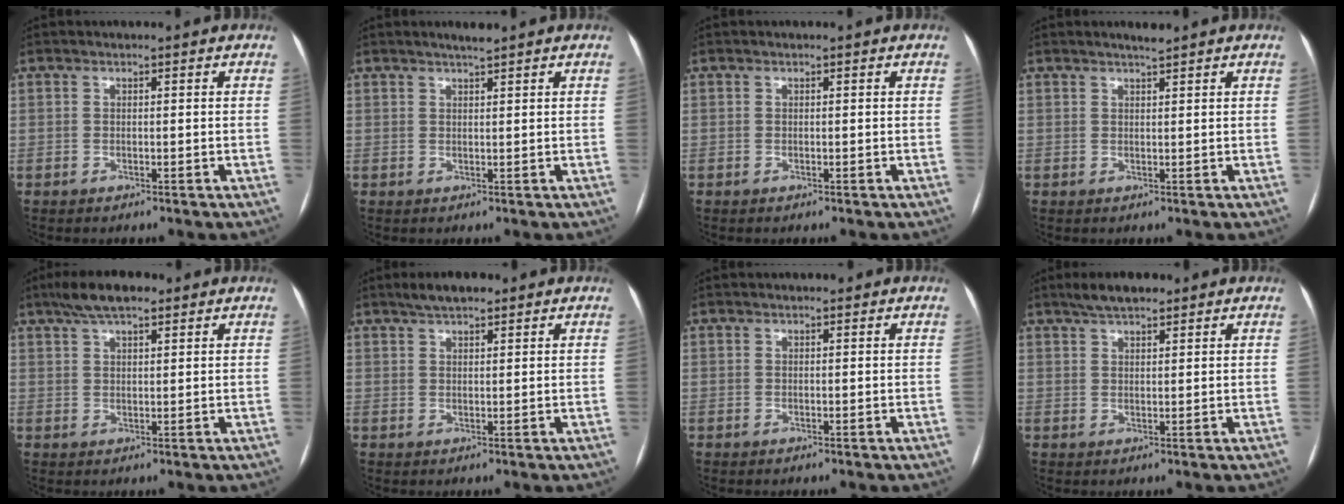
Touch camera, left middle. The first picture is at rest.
{"total": 1.7, "force": [1.5, -0.1, 0.9], "torque": [-0.021, 0.002, 0.028]}
{"total": 0.0}
{"total": 1.5, "force": [1.3, -0.1, 0.7], "torque": [-0.016, 0.000, 0.026]}
{"total": 6.5, "force": [4.6, 1.8, 4.2], "torque": [-0.084, 0.021, 0.080]}
{"total": 4.2, "force": [3.2, 1.3, 2.4], "torque": [-0.050, 0.014, 0.054]}
{"total": 1.0, "force": [0.7, 0.4, 0.5], "torque": [-0.012, 0.012, 0.010]}
{"total": 4.7, "force": [3.7, 1.4, 2.7], "torque": [-0.055, 0.015, 0.064]}